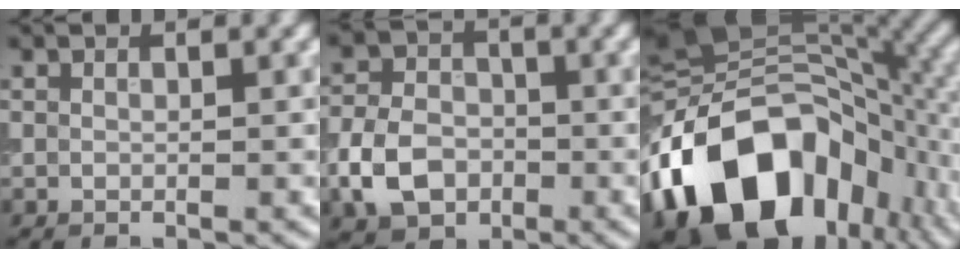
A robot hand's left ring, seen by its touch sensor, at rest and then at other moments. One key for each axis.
{"total": 5.8, "fx": -2.1, "fy": 4.3, "fz": 3.2, "tx": -0.066, "ty": 0.000, "tz": -0.048}
{"total": 18.5, "fx": -6.2, "fy": 12.5, "fz": 12.2, "tx": -0.217, "ty": 0.002, "tz": -0.110}